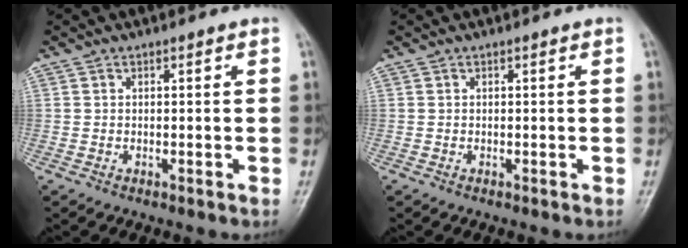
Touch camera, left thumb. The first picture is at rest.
{"total": 0.0}